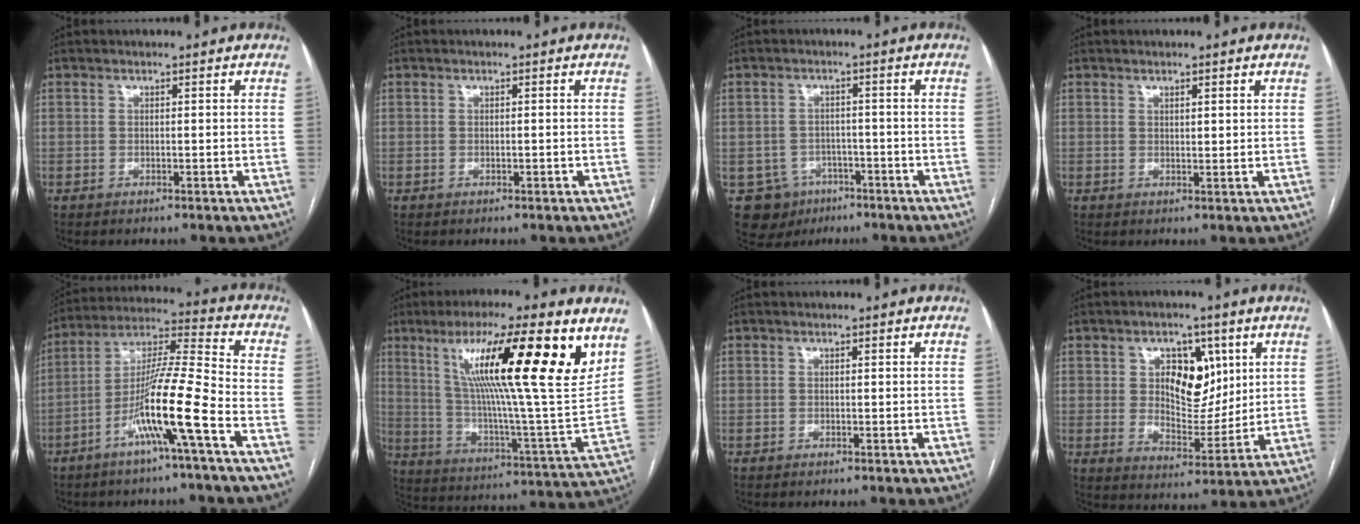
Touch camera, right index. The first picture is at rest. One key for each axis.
{"total": 0.5, "fx": -0.1, "fy": 0.2, "fz": 0.5, "tx": -0.010, "ty": -0.001, "tz": 0.000}
{"total": 7.2, "fx": -3.5, "fy": 6.2, "fz": 1.0, "tx": -0.024, "ty": 0.008, "tz": -0.042}
{"total": 1.4, "fx": 0.9, "fy": 0.3, "fz": 1.1, "tx": -0.023, "ty": -0.002, "tz": 0.015}
{"total": 13.1, "fx": -5.7, "fy": -1.0, "fz": 11.8, "tx": -0.222, "ty": 0.002, "tz": -0.110}
{"total": 24.7, "fx": 12.2, "fy": 1.2, "fz": 21.5, "tx": -0.340, "ty": 0.006, "tz": 0.189}
{"total": 0.0}
{"total": 10.3, "fx": 3.6, "fy": 6.2, "fz": 7.4, "tx": -0.114, "ty": 0.011, "tz": 0.067}